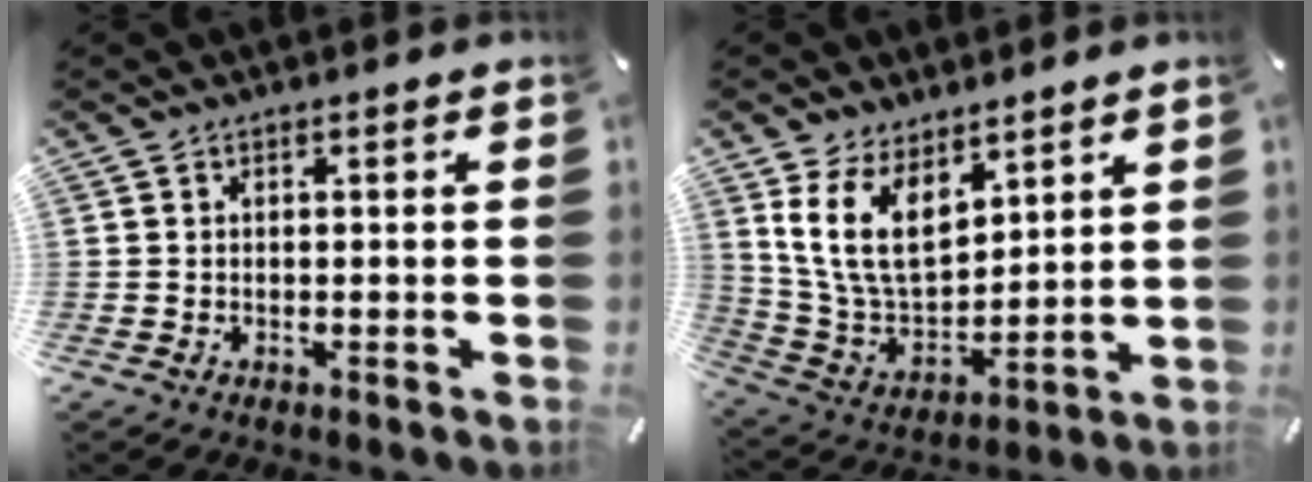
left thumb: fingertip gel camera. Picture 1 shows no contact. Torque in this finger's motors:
{"motor_torque": [0.89, 0.38, 1.81, -0.96, 0.46]}